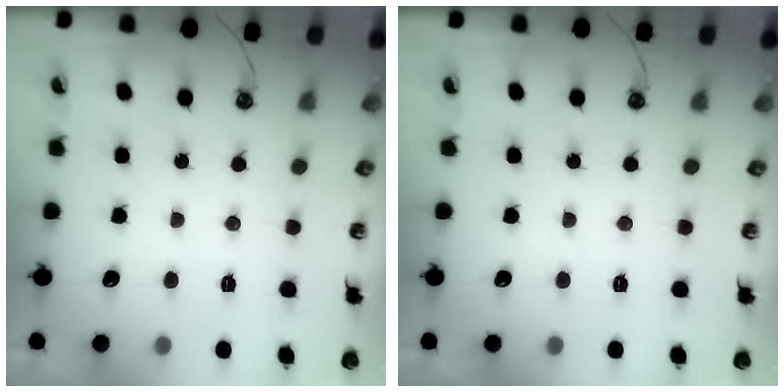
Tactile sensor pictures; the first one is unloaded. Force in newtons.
{"total": 0.0}